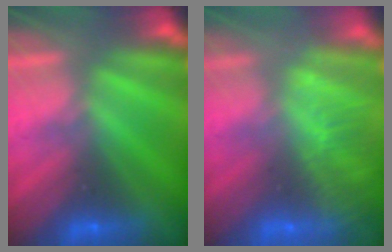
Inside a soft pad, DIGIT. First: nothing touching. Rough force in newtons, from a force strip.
{"total": 3.3}